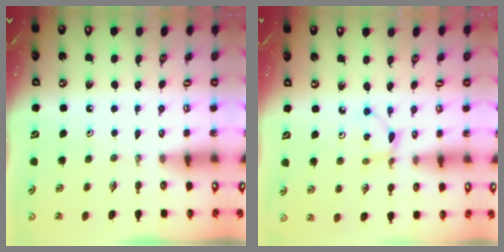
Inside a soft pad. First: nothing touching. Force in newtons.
{"total": 2.1, "press": 2.1, "slide": 0.2}